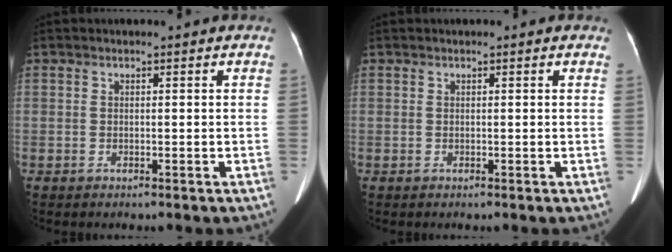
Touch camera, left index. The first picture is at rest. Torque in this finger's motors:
{"motor_torque": [0.91, -1.23, 0.34, 0.05]}